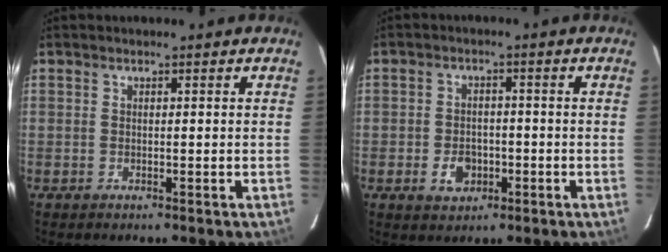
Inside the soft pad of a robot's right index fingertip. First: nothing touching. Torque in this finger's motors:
{"motor_torque": [0.06, -0.02, 0.04, 0.01]}